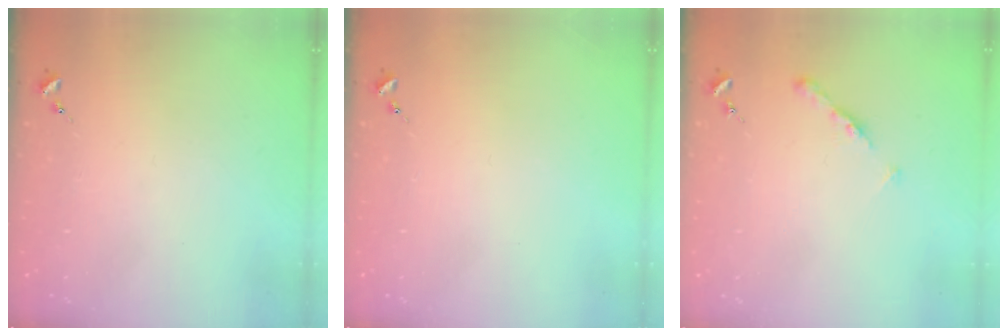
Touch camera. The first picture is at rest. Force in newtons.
{"total": 0.0}
{"total": 5.3, "press": 5.2, "slide": 0.6}